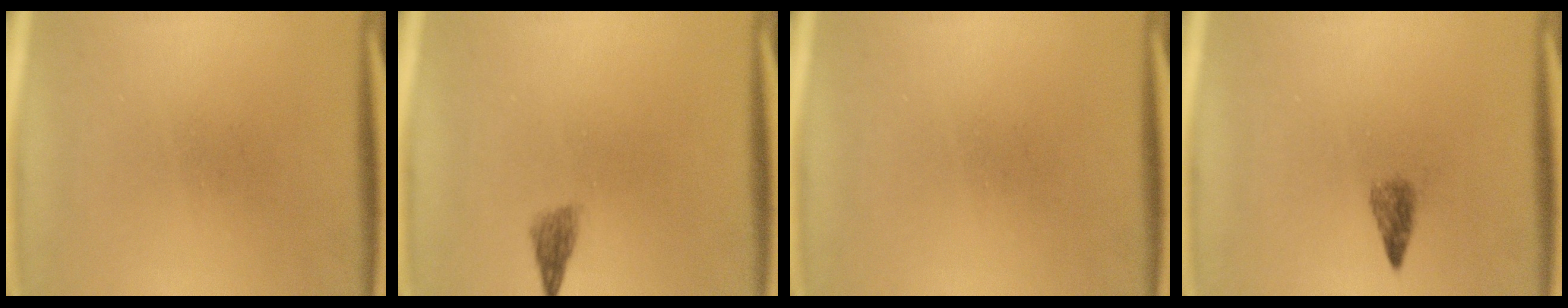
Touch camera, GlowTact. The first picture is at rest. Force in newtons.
{"total": 1.8}
{"total": 0.0}
{"total": 1.8}